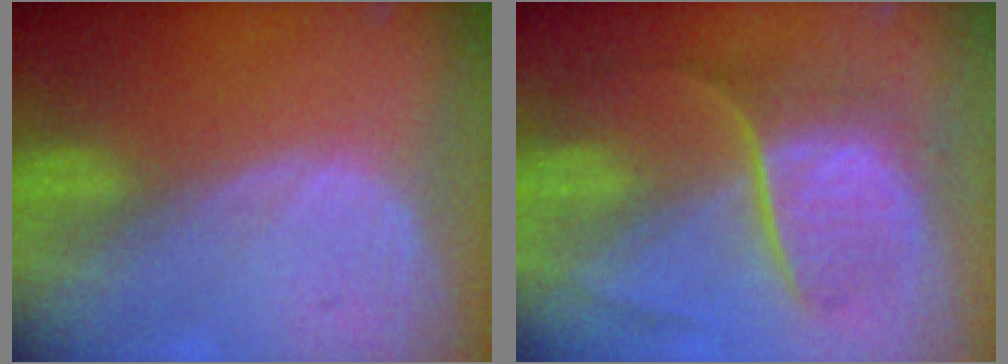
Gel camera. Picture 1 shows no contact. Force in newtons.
{"total": 9.3, "press": 7.8, "slide": 5.2}